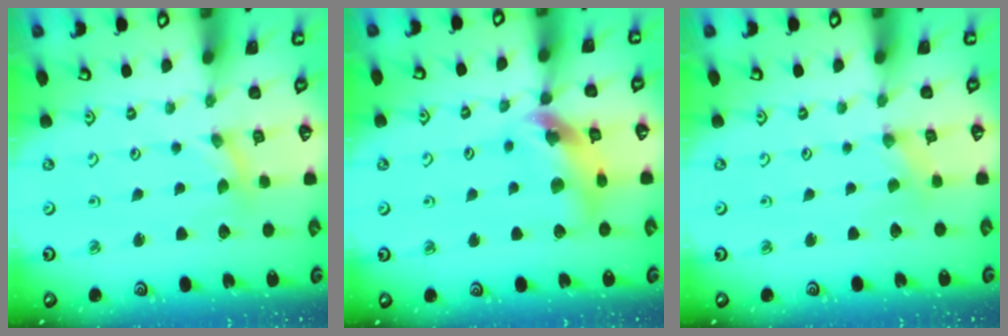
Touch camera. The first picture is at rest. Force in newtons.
{"total": 13.2, "press": 13.0, "slide": 1.8}
{"total": 0.0}